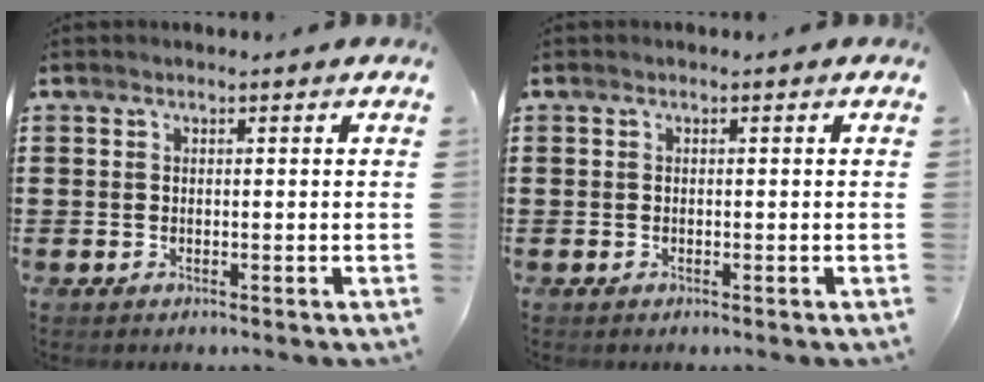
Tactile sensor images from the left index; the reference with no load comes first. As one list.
[{"total": 0.0}]